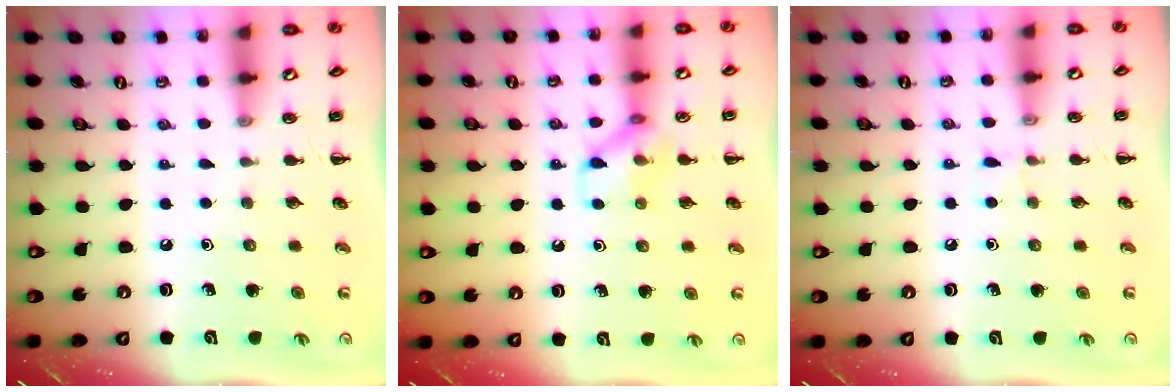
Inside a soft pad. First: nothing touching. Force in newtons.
{"total": 8.2, "press": 8.2, "slide": 0.4}
{"total": 3.5, "press": 3.3, "slide": 1.1}